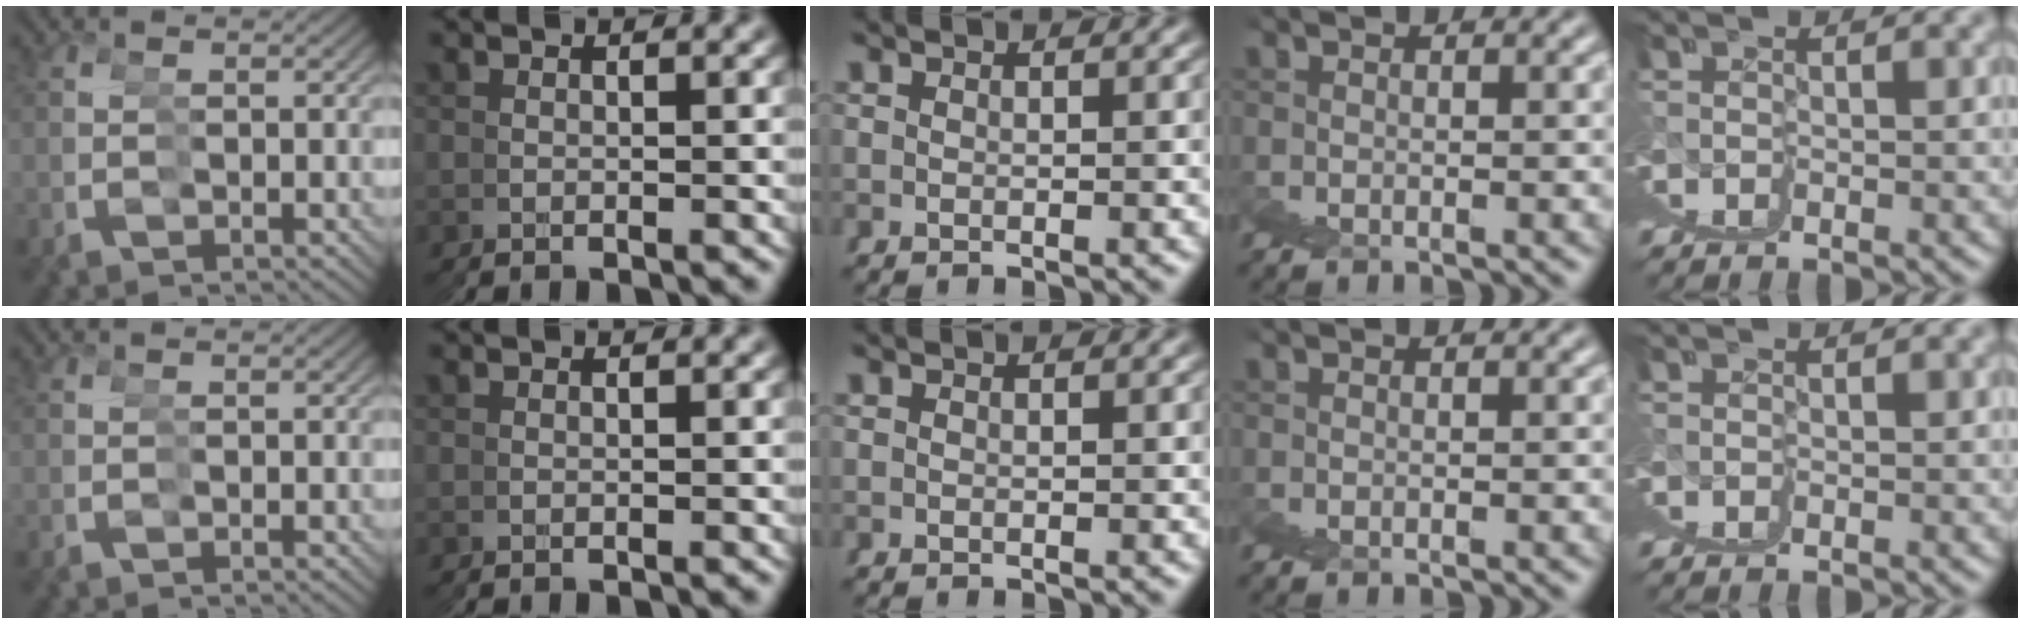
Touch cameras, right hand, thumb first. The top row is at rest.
{"middle": {"total": 1.6, "force": [-0.2, -1.5, -0.4], "torque": [0.019, -0.010, 0.006]}}